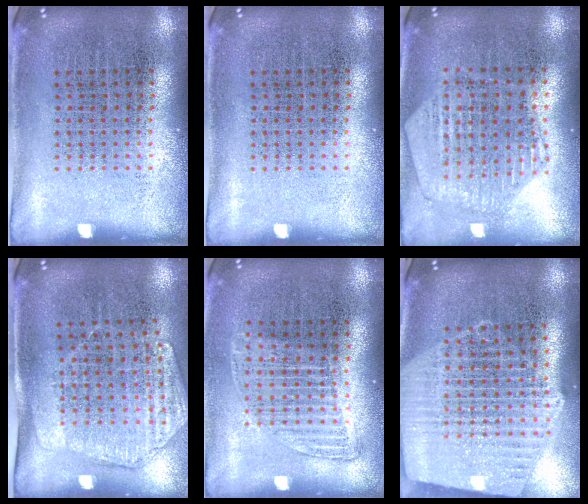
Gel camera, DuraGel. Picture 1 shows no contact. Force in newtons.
{"total": 0.0}
{"total": 1.2, "press": 1.2, "slide": 0.2}
{"total": 1.7, "press": 1.5, "slide": 0.9}
{"total": 1.2, "press": 1.0, "slide": 0.6}
{"total": 2.4, "press": 2.1, "slide": 1.2}